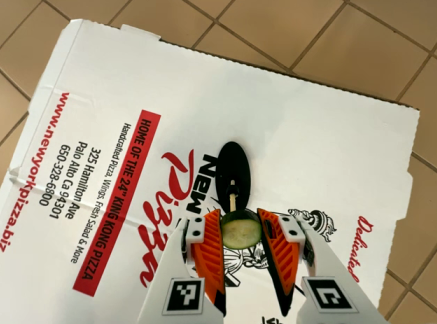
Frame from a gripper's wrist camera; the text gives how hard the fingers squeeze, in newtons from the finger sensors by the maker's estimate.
{"total": 7.8, "left": 7.7, "right": 8.0}